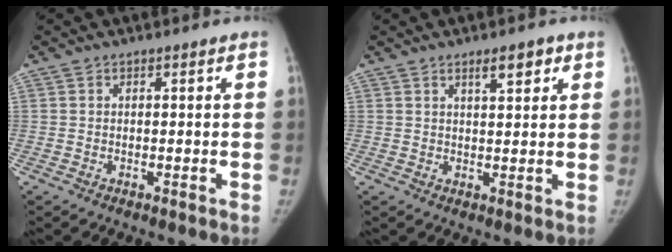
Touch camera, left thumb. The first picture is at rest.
{"total": 4.0, "force": [2.4, 1.3, 3.0], "torque": [-0.030, -0.012, 0.038]}